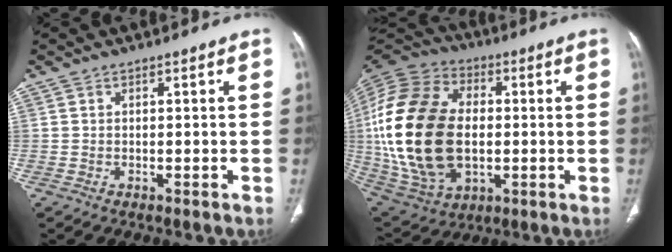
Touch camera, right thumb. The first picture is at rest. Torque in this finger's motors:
{"motor_torque": [-0.68, 2.90, 2.79, -0.02, 0.61]}